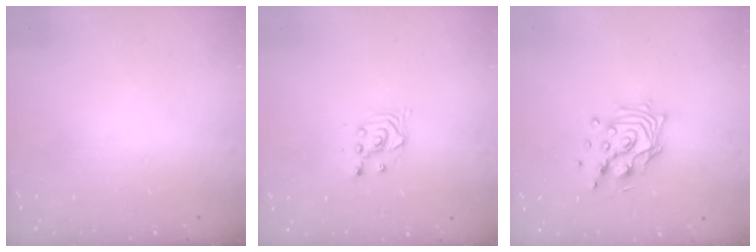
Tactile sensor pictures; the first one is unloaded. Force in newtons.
{"total": 2.5, "press": 2.5, "slide": 0.2}
{"total": 12.6, "press": 12.5, "slide": 1.7}